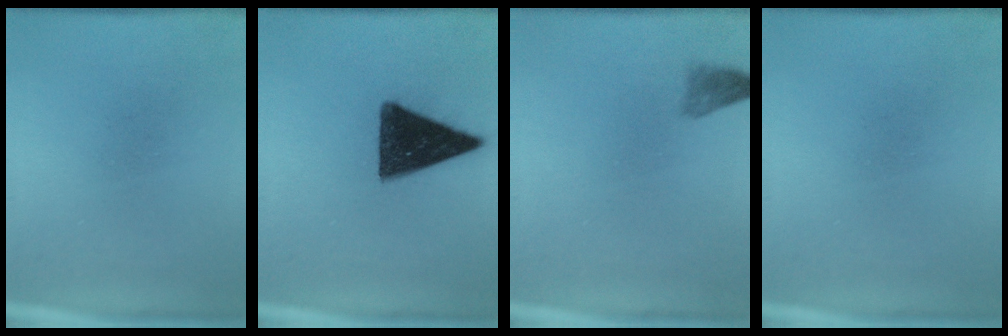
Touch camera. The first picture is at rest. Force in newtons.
{"total": 14.3}
{"total": 1.7}
{"total": 0.0}